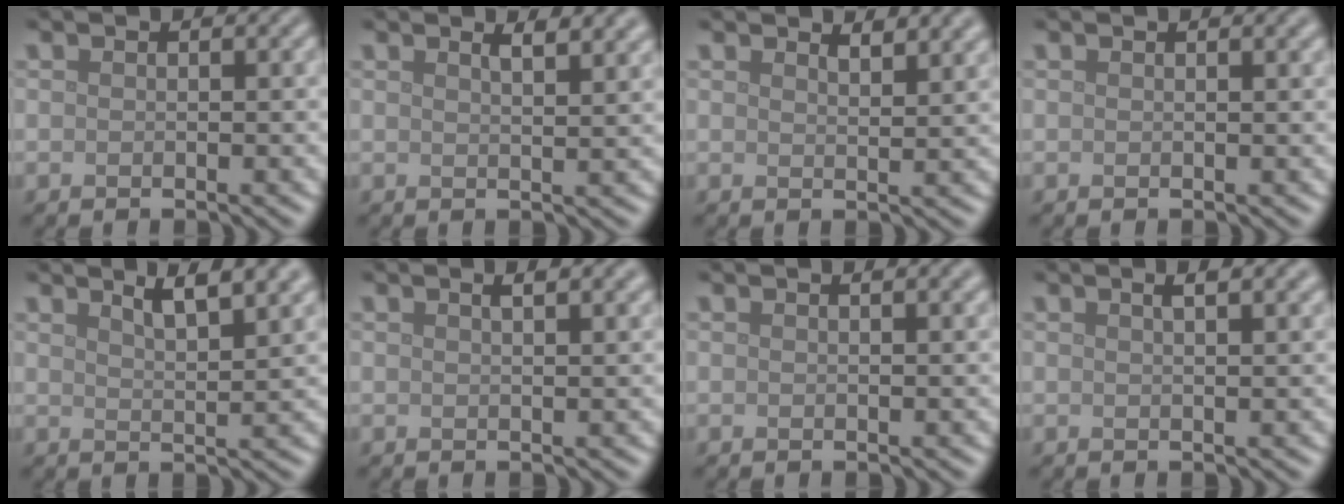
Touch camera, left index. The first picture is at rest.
{"total": 3.3, "force": [2.2, 1.1, 2.1], "torque": [-0.010, 0.017, 0.014]}
{"total": 2.6, "force": [2.3, 0.6, 1.1], "torque": [-0.008, 0.002, 0.034]}
{"total": 1.5, "force": [0.9, 0.5, 1.1], "torque": [-0.007, 0.005, 0.010]}
{"total": 4.9, "force": [3.4, 1.3, 3.3], "torque": [-0.032, 0.023, 0.037]}
{"total": 3.0, "force": [1.7, 1.1, 2.2], "torque": [-0.011, 0.012, 0.008]}
{"total": 2.0, "force": [1.2, 0.7, 1.4], "torque": [-0.008, 0.004, 0.009]}
{"total": 3.4, "force": [1.9, 1.3, 2.5], "torque": [-0.011, 0.012, 0.008]}